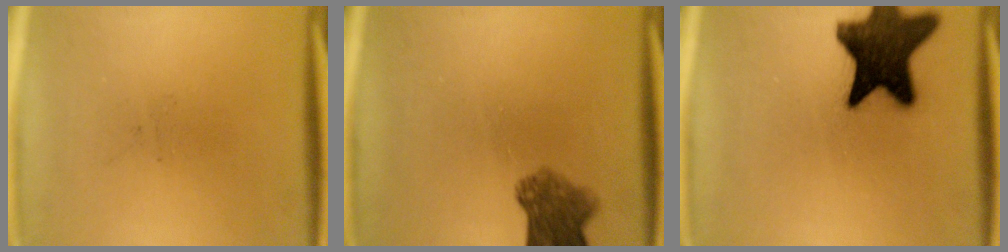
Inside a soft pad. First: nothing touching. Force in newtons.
{"total": 6.2}
{"total": 17.7}